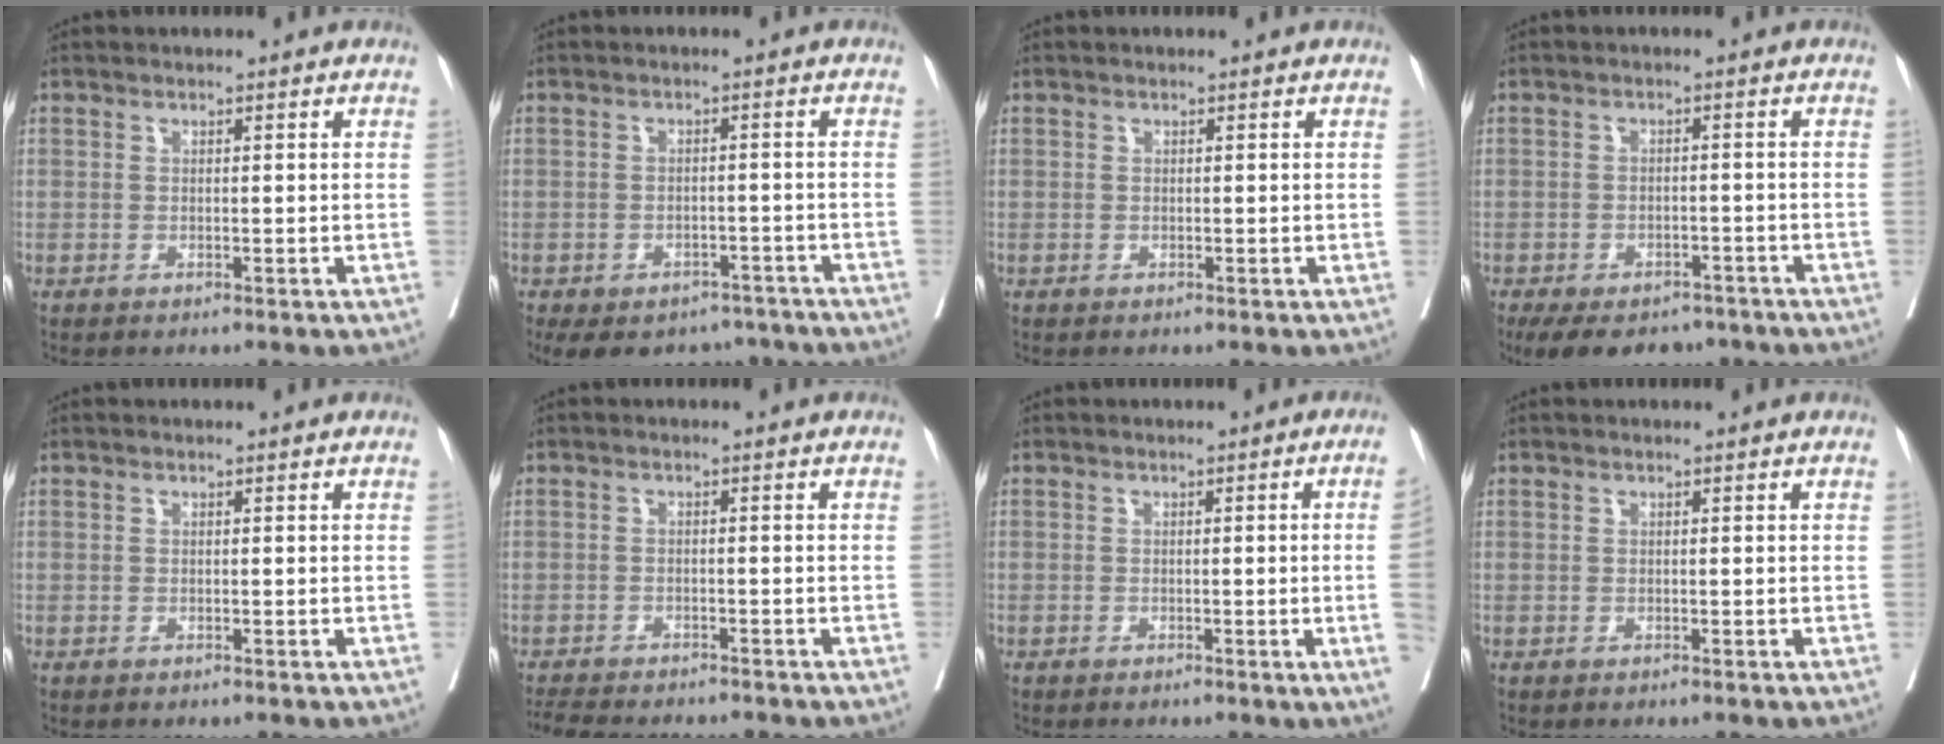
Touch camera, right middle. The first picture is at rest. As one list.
[{"total": 11.5, "force": [-9.0, 6.3, 3.5], "torque": [-0.061, 0.011, -0.108]}, {"total": 0.0}, {"total": 12.2, "force": [-9.1, 6.3, 5.1], "torque": [-0.095, -0.004, -0.121]}, {"total": 0.0}, {"total": 8.8, "force": [-8.0, 1.6, 3.2], "torque": [-0.047, -0.011, -0.118]}, {"total": 4.4, "force": [-0.6, -1.8, 4.0], "torque": [-0.047, -0.010, -0.008]}, {"total": 0.0}]